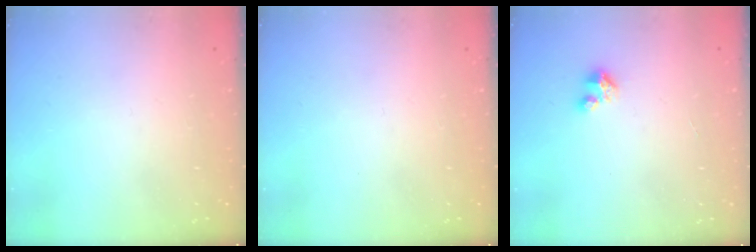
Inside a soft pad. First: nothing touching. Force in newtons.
{"total": 0.0}
{"total": 2.5, "press": 2.5, "slide": 0.3}